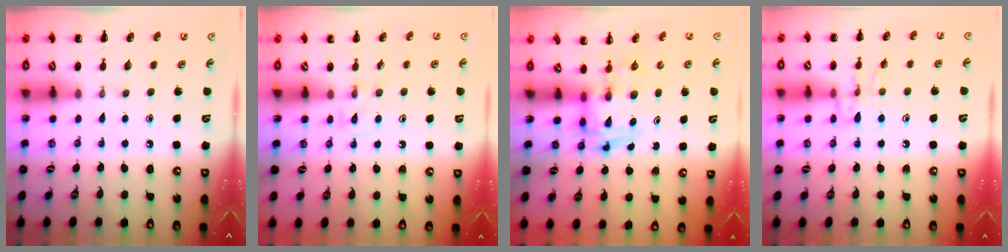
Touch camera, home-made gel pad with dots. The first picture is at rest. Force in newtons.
{"total": 3.5, "press": 3.2, "slide": 1.4}
{"total": 3.4, "press": 3.4, "slide": 0.6}
{"total": 9.6, "press": 9.6, "slide": 0.7}